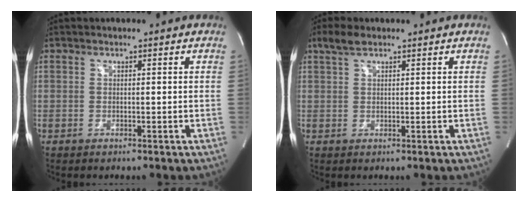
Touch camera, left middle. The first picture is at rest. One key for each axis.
{"total": 3.0, "fx": 2.2, "fy": 1.0, "fz": 1.9, "tx": -0.046, "ty": 0.015, "tz": 0.046}